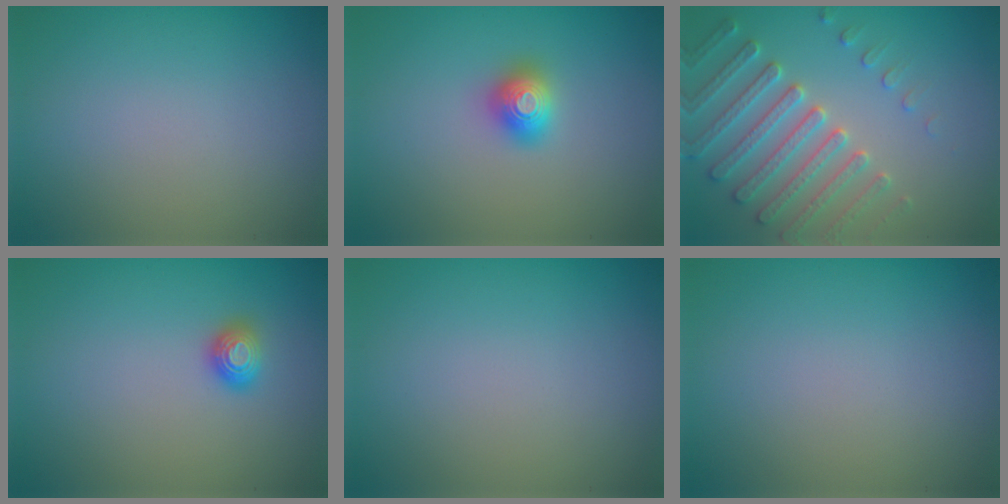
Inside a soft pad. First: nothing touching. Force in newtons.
{"total": 2.0, "press": 2.0, "slide": 0.2}
{"total": 4.5, "press": 4.5, "slide": 0.6}
{"total": 1.1, "press": 1.1, "slide": 0.1}
{"total": 0.0}
{"total": 0.0}